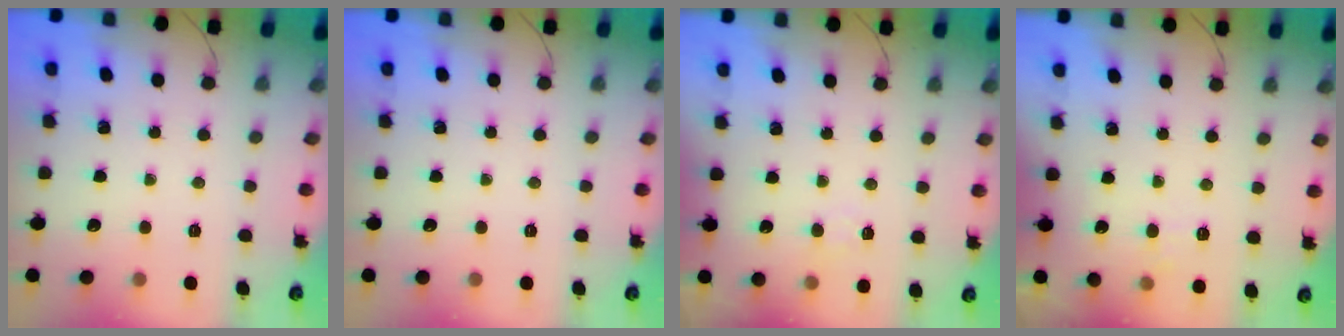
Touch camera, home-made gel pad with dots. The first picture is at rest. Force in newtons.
{"total": 0.0}
{"total": 4.9, "press": 4.7, "slide": 1.3}
{"total": 3.9, "press": 3.4, "slide": 1.9}